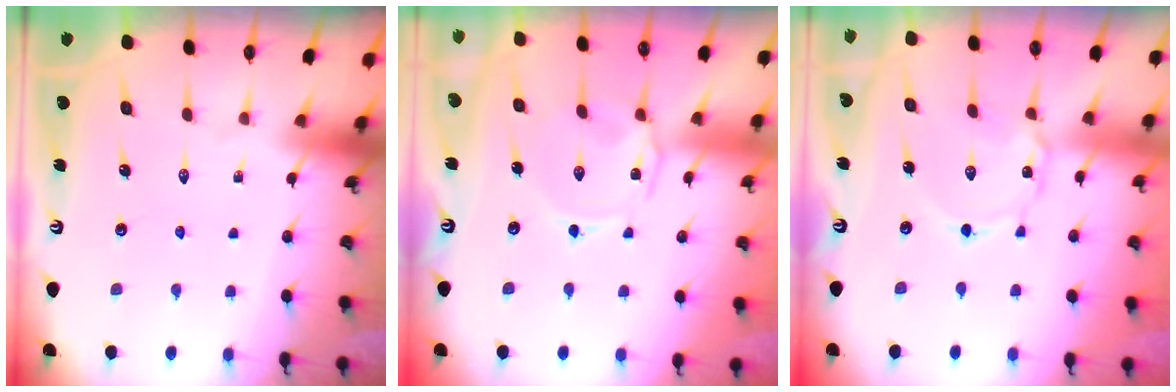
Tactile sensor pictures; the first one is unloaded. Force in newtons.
{"total": 2.5, "press": 2.4, "slide": 0.5}
{"total": 2.8, "press": 2.8, "slide": 0.3}